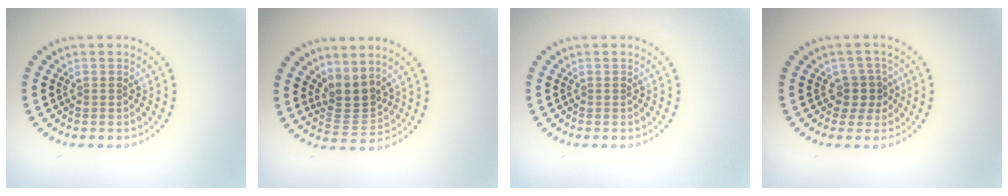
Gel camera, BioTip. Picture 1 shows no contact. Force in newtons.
{"total": 2.8, "press": 2.1, "slide": 1.9}
{"total": 0.0}
{"total": 2.2, "press": 1.7, "slide": 1.4}